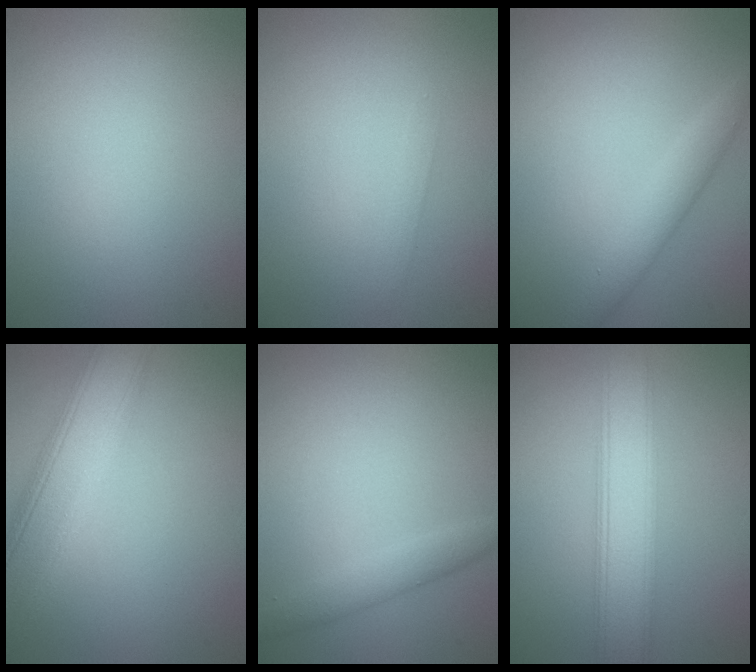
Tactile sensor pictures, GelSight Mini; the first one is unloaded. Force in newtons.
{"total": 0.8, "press": 0.8, "slide": 0.1}
{"total": 2.9, "press": 2.9, "slide": 0.0}
{"total": 8.8, "press": 8.8, "slide": 0.4}
{"total": 2.0, "press": 2.0, "slide": 0.3}
{"total": 5.9, "press": 5.9, "slide": 0.3}